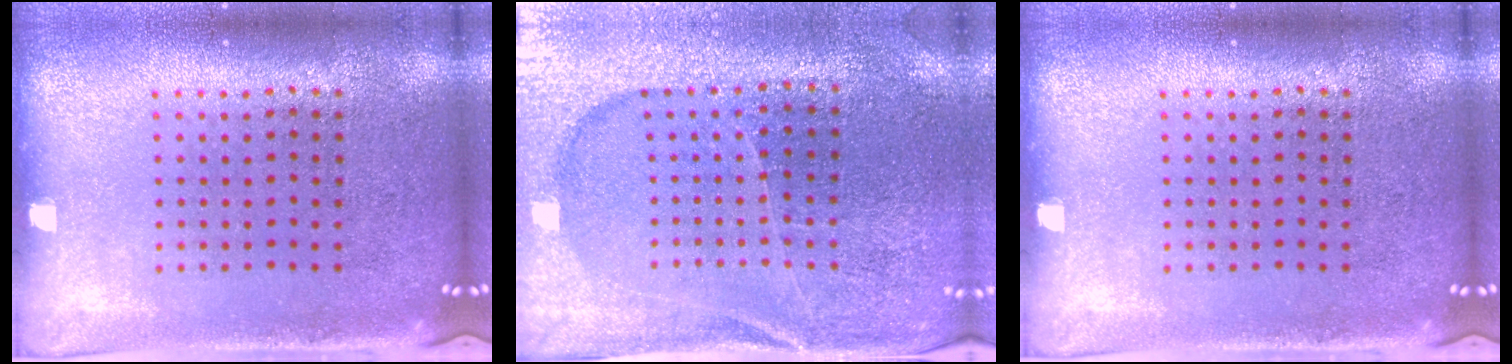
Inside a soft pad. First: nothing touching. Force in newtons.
{"total": 3.1, "press": 3.0, "slide": 0.4}
{"total": 0.0}